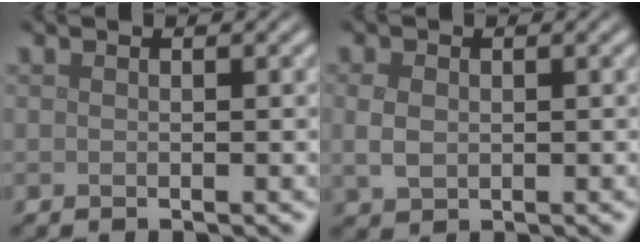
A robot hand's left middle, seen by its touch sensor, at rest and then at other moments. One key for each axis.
{"total": 2.1, "fx": 0.1, "fy": 1.6, "fz": 1.4, "tx": -0.032, "ty": -0.001, "tz": 0.004}